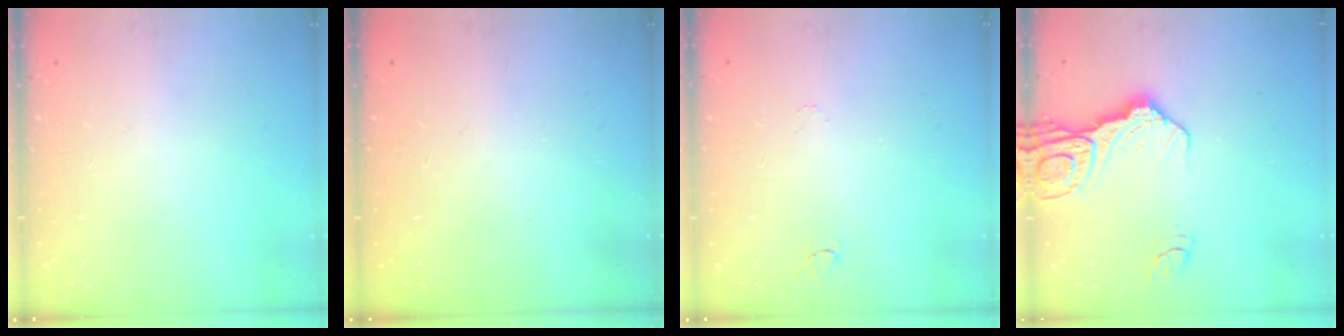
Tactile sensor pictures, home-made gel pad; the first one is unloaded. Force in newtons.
{"total": 0.0}
{"total": 4.1, "press": 4.1, "slide": 0.3}
{"total": 14.2, "press": 14.1, "slide": 1.7}